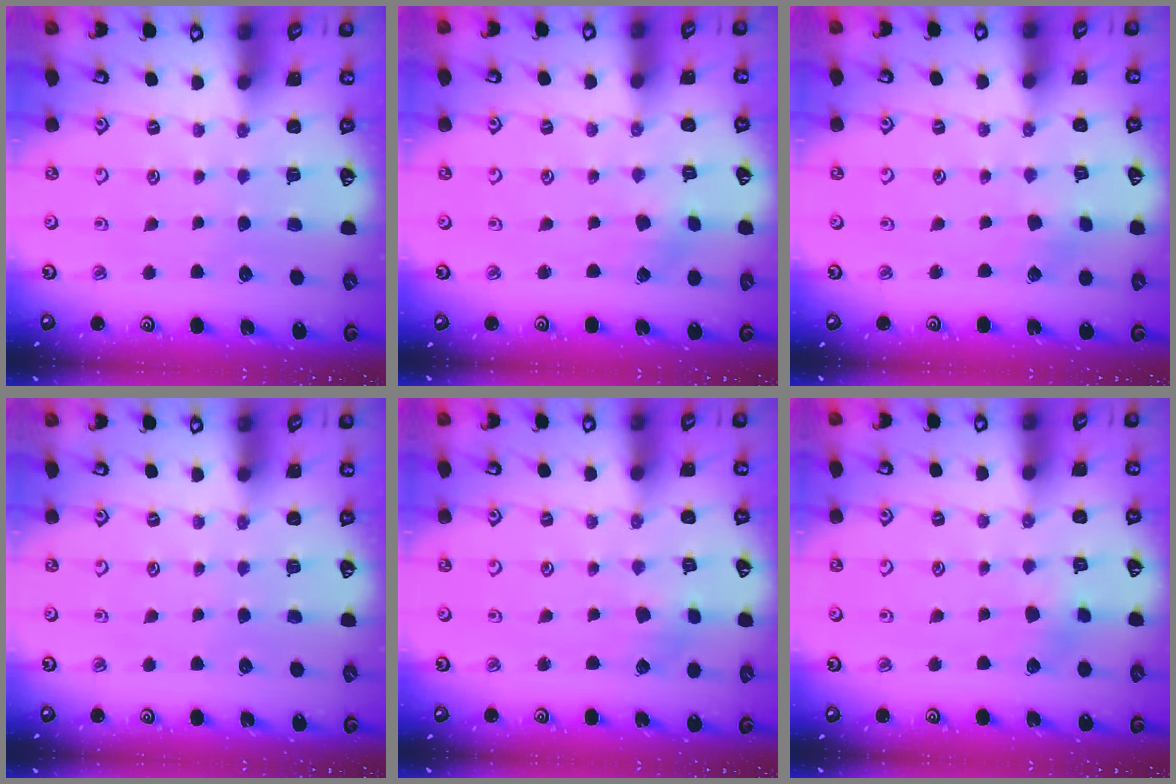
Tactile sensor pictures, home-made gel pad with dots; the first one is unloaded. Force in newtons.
{"total": 1.2, "press": 1.2, "slide": 0.2}
{"total": 1.5, "press": 1.5, "slide": 0.2}
{"total": 0.0}
{"total": 1.9, "press": 1.9, "slide": 0.2}
{"total": 4.1, "press": 4.1, "slide": 0.2}